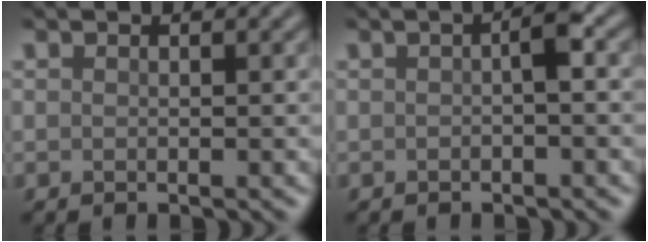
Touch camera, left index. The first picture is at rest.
{"total": 1.7, "force": [-0.3, 0.3, 1.6], "torque": [-0.031, 0.007, -0.003]}